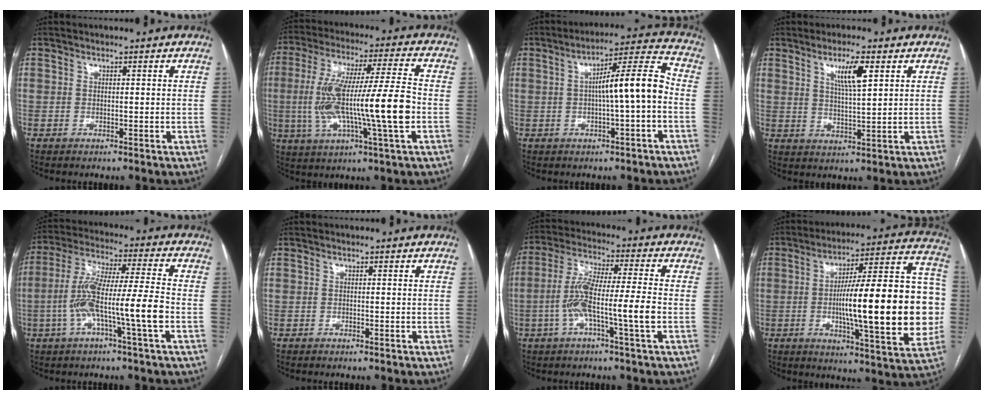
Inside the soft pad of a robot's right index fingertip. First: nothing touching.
{"total": 17.5, "force": [-2.1, 1.0, 17.3], "torque": [-0.333, 0.010, -0.037]}
{"total": 10.0, "force": [-0.8, 0.5, 9.9], "torque": [-0.153, 0.028, -0.015]}
{"total": 5.9, "force": [2.7, 0.6, 5.2], "torque": [-0.092, -0.003, 0.049]}
{"total": 12.5, "force": [-3.5, 0.1, 12.0], "torque": [-0.242, 0.015, -0.070]}
{"total": 0.0}
{"total": 10.6, "force": [-2.7, 0.1, 10.3], "torque": [-0.206, 0.012, -0.056]}
{"total": 25.2, "force": [-2.0, 4.0, 24.8], "torque": [-0.302, 0.032, -0.027]}